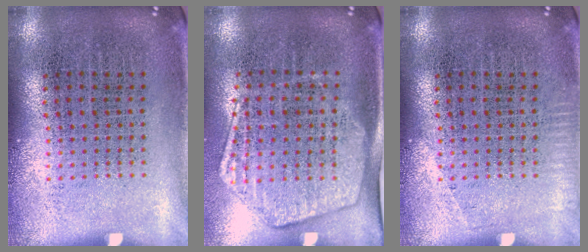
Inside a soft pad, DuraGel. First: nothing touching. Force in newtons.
{"total": 1.9, "press": 1.6, "slide": 1.1}
{"total": 0.6, "press": 0.6, "slide": 0.1}